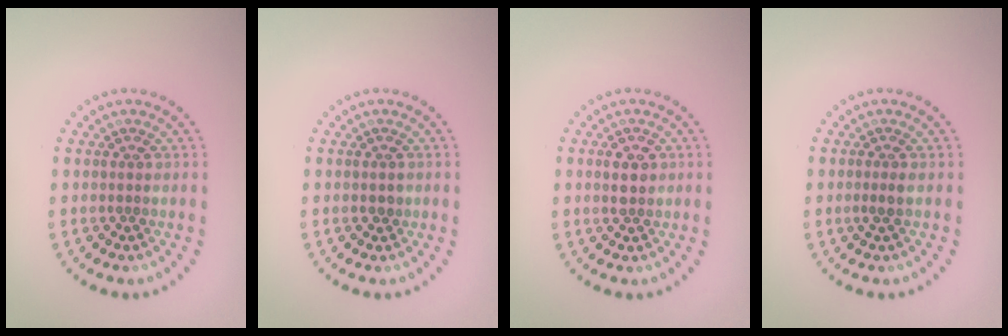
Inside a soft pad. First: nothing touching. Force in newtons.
{"total": 0.7, "press": 0.7, "slide": 0.0}
{"total": 1.9, "press": 1.8, "slide": 0.3}
{"total": 0.9, "press": 0.8, "slide": 0.5}